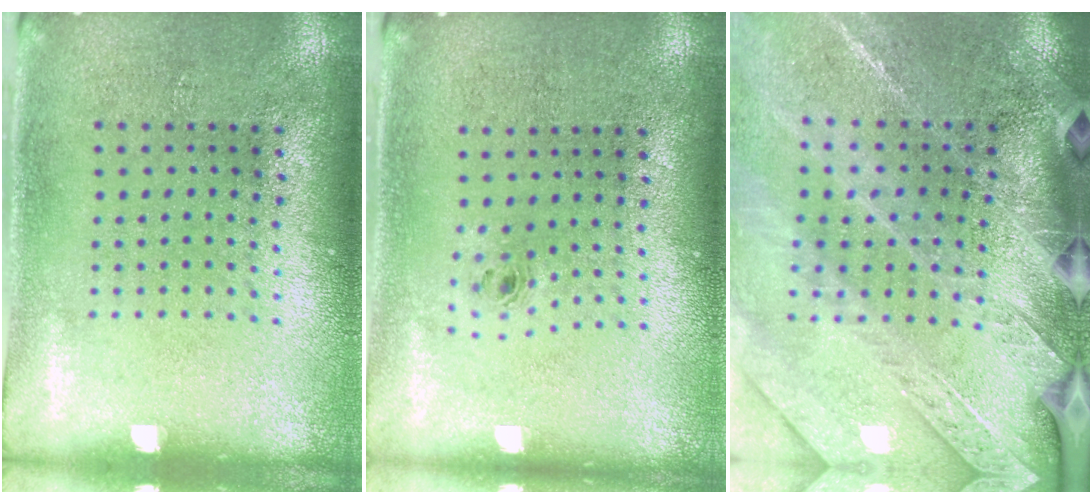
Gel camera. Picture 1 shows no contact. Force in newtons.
{"total": 0.7, "press": 0.3, "slide": 0.7}
{"total": 3.2, "press": 3.0, "slide": 1.2}